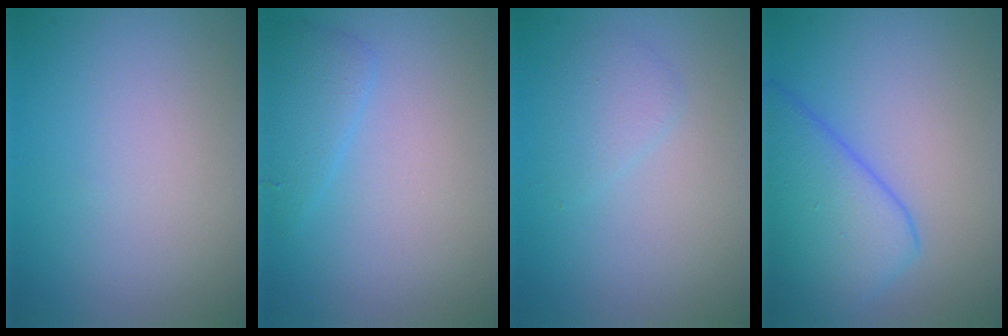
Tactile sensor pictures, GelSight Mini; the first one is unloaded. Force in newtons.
{"total": 1.9, "press": 1.9, "slide": 0.1}
{"total": 1.5, "press": 1.5, "slide": 0.2}
{"total": 6.9, "press": 6.9, "slide": 0.5}